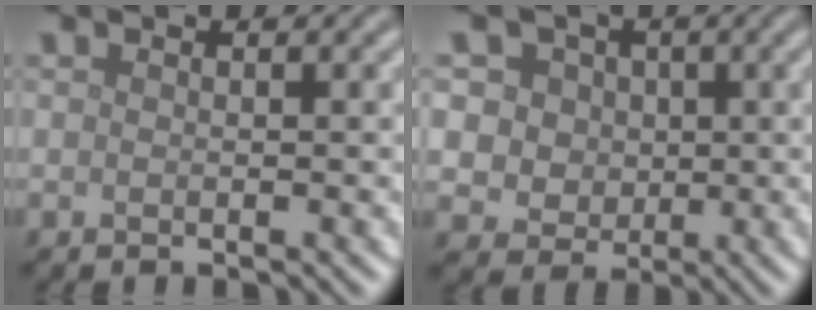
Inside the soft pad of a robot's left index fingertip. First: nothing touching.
{"total": 6.7, "force": [2.5, 5.4, 3.0], "torque": [-0.048, 0.014, 0.017]}